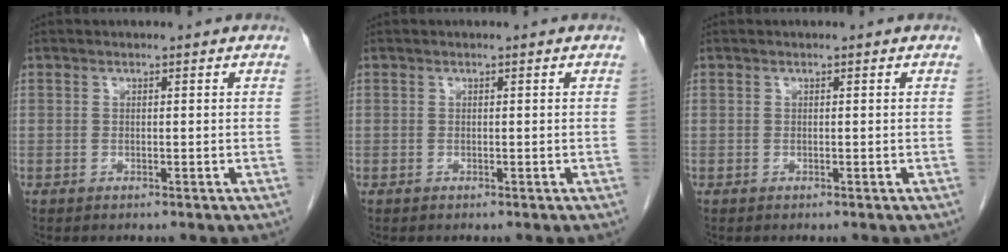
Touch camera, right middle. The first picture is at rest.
{"total": 0.0}
{"total": 0.0}